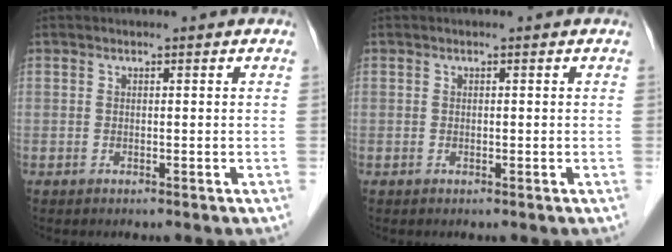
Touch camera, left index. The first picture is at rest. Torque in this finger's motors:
{"motor_torque": [-0.53, 0.07, -0.07, -0.01]}